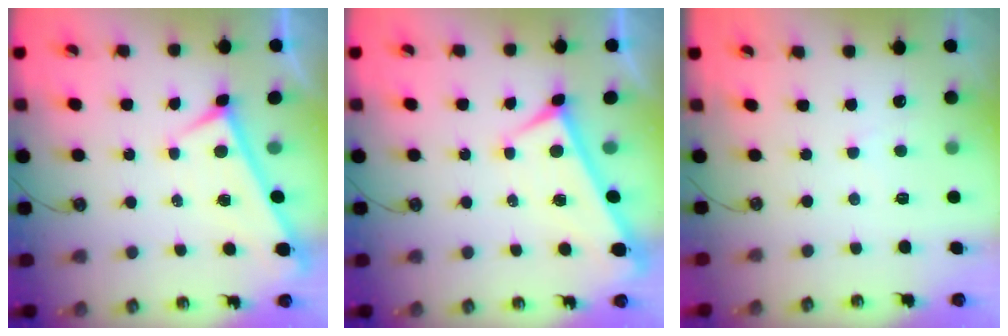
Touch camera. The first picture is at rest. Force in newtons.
{"total": 1.9, "press": 1.8, "slide": 0.6}
{"total": 2.2, "press": 2.1, "slide": 0.4}